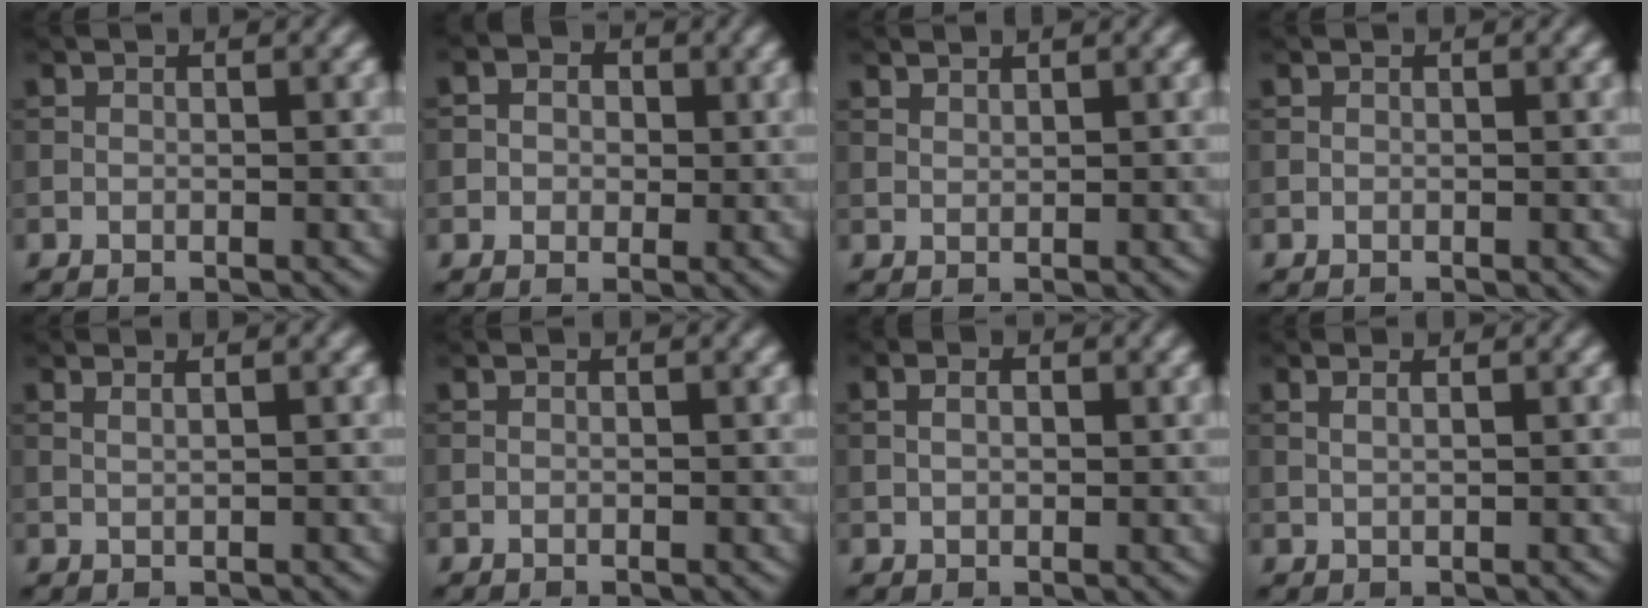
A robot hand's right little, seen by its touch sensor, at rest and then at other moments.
{"total": 3.7, "force": [1.0, 3.2, 1.5], "torque": [-0.013, 0.007, -0.006]}
{"total": 0.8, "force": [0.8, 0.0, 0.2], "torque": [0.000, -0.001, 0.016]}
{"total": 0.0}
{"total": 1.3, "force": [0.8, 0.5, 0.9], "torque": [-0.006, -0.004, 0.002]}
{"total": 0.0}
{"total": 3.1, "force": [1.1, 2.1, 2.0], "torque": [-0.026, 0.013, -0.001]}
{"total": 1.3, "force": [0.7, 0.4, 1.0], "torque": [-0.012, -0.004, 0.004]}